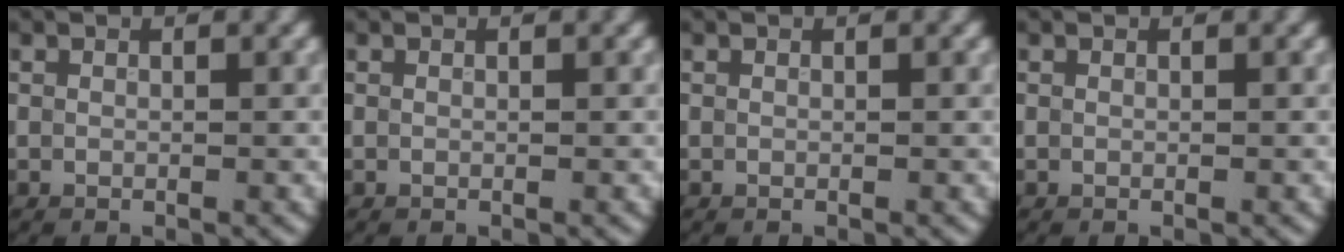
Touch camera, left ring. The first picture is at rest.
{"total": 0.0}
{"total": 0.0}
{"total": 0.0}